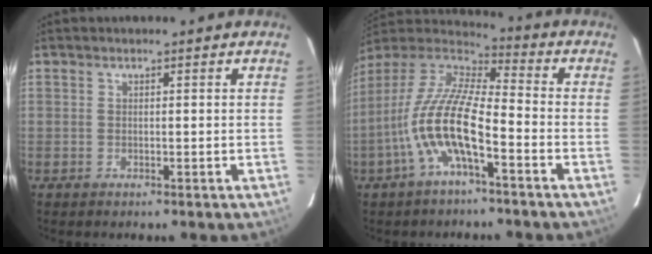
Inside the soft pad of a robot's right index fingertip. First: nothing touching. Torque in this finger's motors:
{"motor_torque": [1.18, -0.04, 1.05, 0.21]}